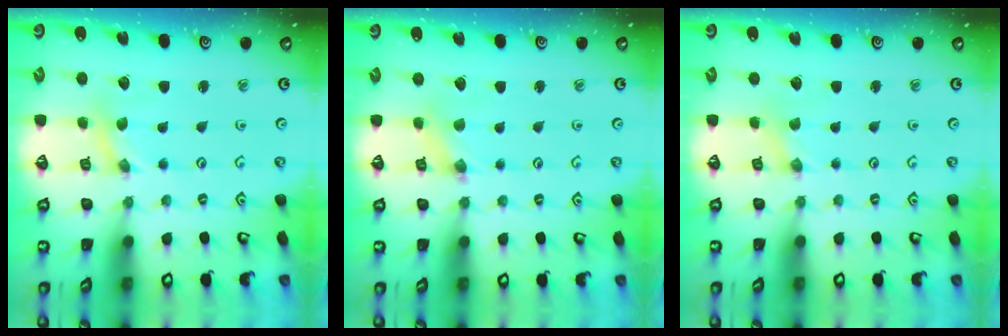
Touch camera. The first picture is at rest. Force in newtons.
{"total": 1.6, "press": 1.6, "slide": 0.3}
{"total": 0.0}